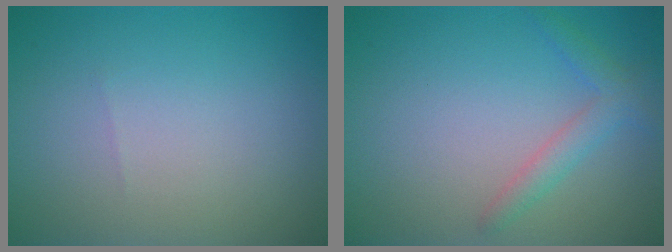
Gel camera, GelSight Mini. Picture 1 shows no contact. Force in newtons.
{"total": 2.2, "press": 2.2, "slide": 0.0}